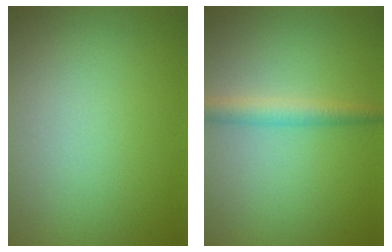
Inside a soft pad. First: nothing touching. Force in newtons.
{"total": 2.6, "press": 2.6, "slide": 0.1}